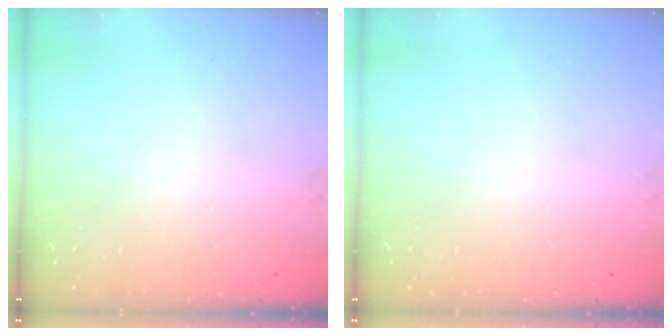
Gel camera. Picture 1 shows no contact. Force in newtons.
{"total": 0.0}